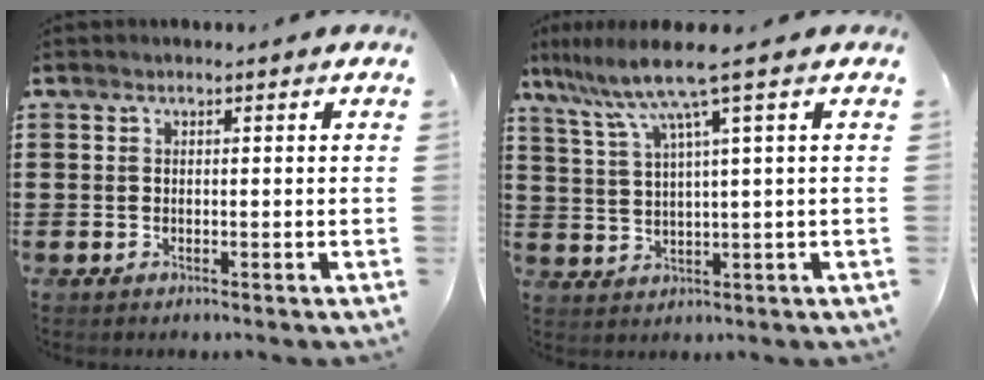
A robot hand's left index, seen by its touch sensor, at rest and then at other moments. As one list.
[{"total": 7.5, "force": [4.2, -0.4, 6.2], "torque": [-0.143, -0.018, 0.066]}]